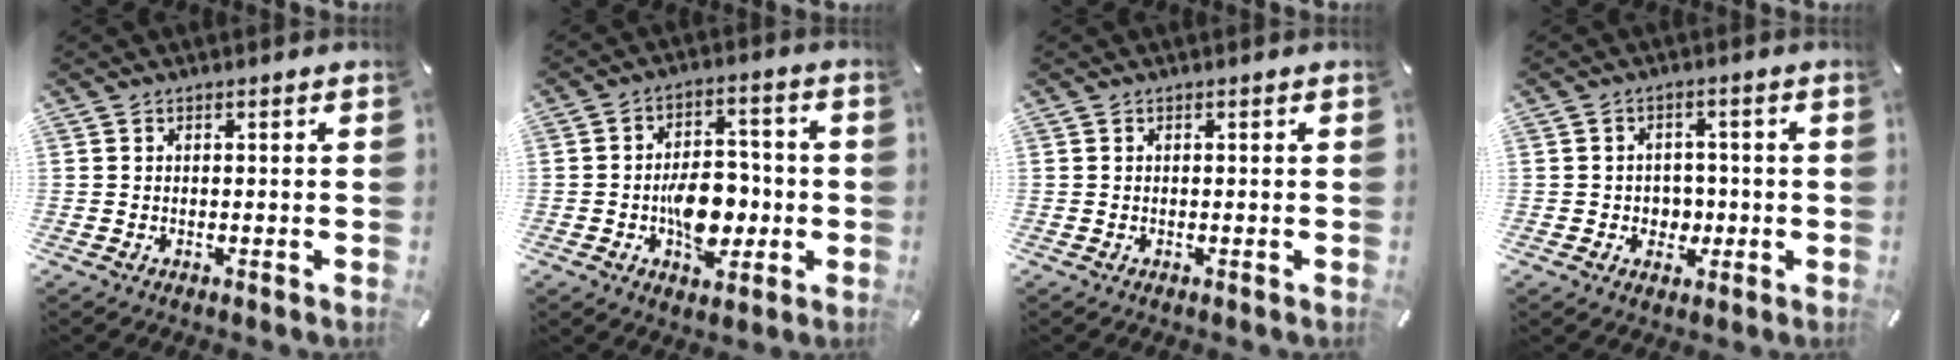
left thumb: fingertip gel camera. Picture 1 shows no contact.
{"total": 10.8, "force": [-2.8, 6.9, 7.9], "torque": [-0.131, 0.013, -0.045]}
{"total": 0.0}
{"total": 4.4, "force": [-0.6, 4.2, 1.3], "torque": [-0.015, 0.002, -0.014]}